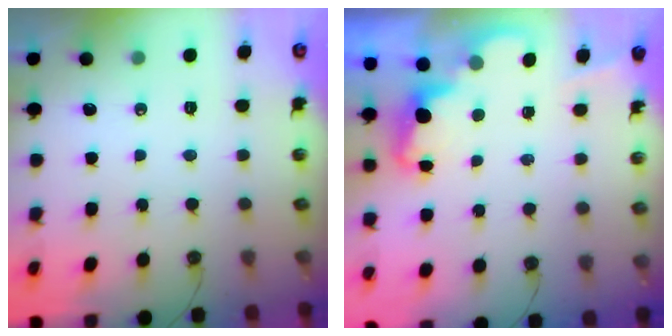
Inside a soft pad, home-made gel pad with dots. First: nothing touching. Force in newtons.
{"total": 2.3, "press": 2.2, "slide": 0.5}